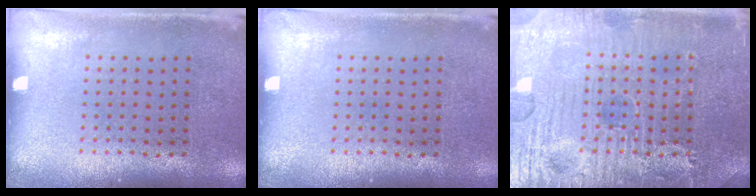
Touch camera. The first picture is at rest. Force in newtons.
{"total": 0.0}
{"total": 7.8, "press": 7.7, "slide": 0.9}